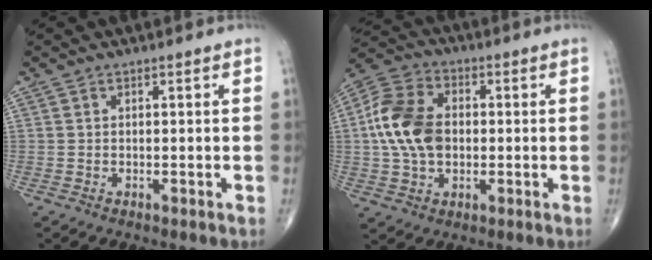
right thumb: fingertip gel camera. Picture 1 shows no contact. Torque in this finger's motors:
{"motor_torque": [-0.90, 1.18, 1.08, 0.01, 0.14]}